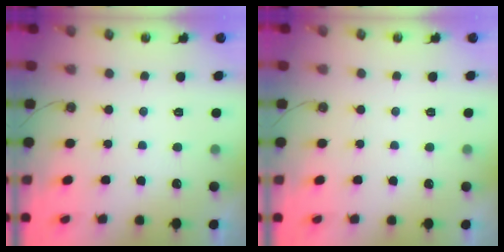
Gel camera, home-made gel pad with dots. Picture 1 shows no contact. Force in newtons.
{"total": 2.6, "press": 2.6, "slide": 0.5}